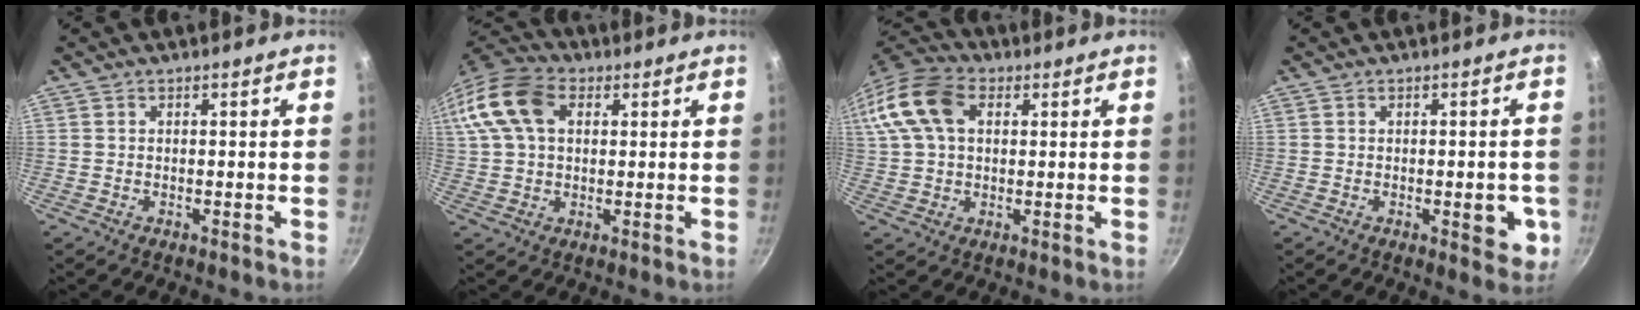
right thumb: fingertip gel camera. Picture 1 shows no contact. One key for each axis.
{"total": 17.2, "fx": 5.1, "fy": 11.6, "fz": 11.7, "tx": -0.250, "ty": 0.027, "tz": 0.080}
{"total": 17.7, "fx": 5.2, "fy": 11.8, "fz": 12.1, "tx": -0.262, "ty": 0.028, "tz": 0.083}
{"total": 5.7, "fx": -1.4, "fy": 2.5, "fz": 4.9, "tx": -0.044, "ty": -0.001, "tz": -0.017}